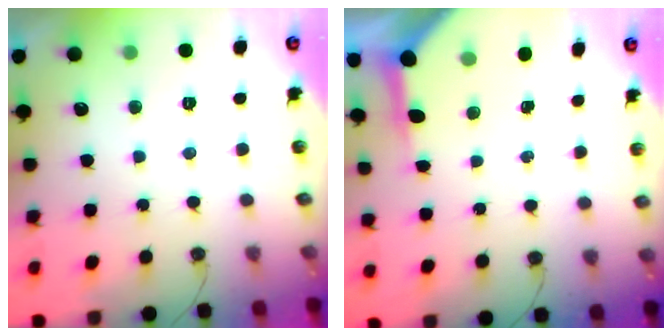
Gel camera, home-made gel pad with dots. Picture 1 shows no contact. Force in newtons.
{"total": 7.0, "press": 7.0, "slide": 0.6}